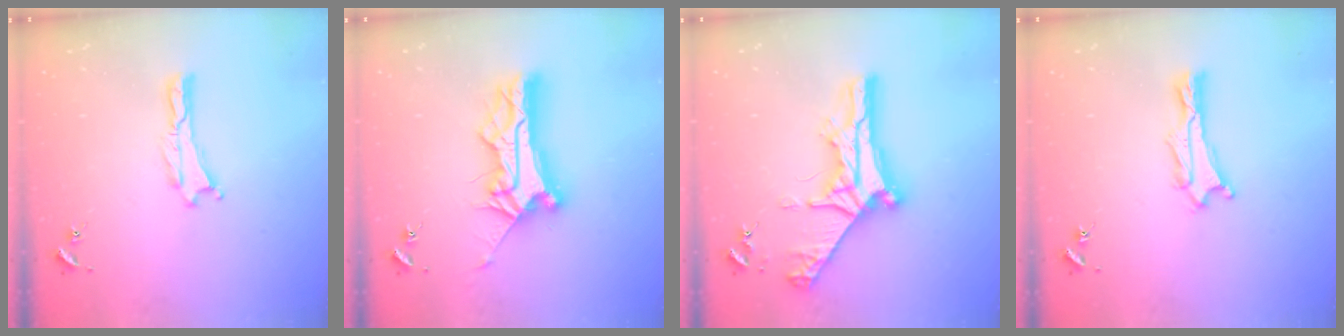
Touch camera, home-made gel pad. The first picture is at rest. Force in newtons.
{"total": 10.4, "press": 10.3, "slide": 1.1}
{"total": 10.1, "press": 10.1, "slide": 1.0}
{"total": 0.9, "press": 0.9, "slide": 0.2}